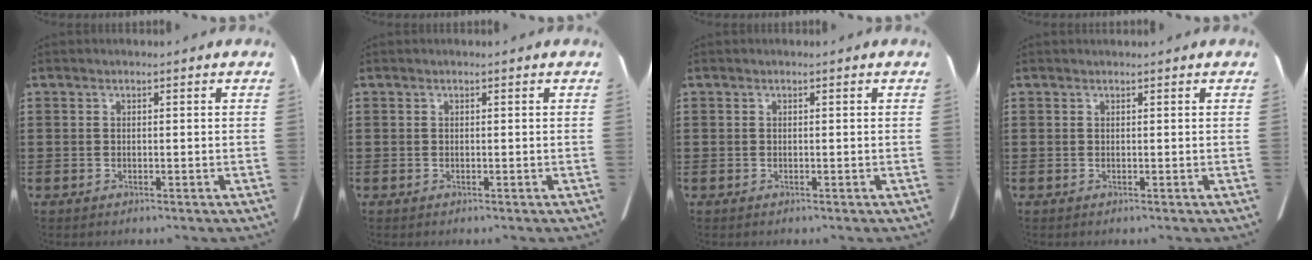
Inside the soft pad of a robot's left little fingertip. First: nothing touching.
{"total": 0.0}
{"total": 0.0}
{"total": 0.0}